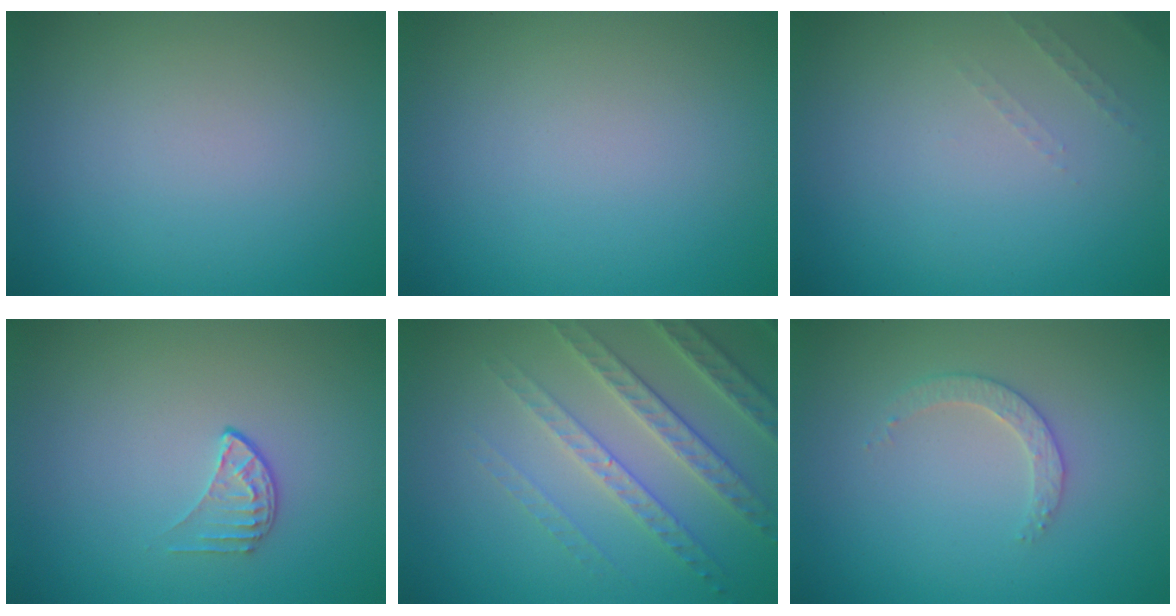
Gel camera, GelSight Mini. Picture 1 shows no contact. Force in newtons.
{"total": 0.0}
{"total": 0.9, "press": 0.9, "slide": 0.3}
{"total": 1.4, "press": 0.9, "slide": 1.1}
{"total": 4.1, "press": 4.0, "slide": 1.0}
{"total": 1.9, "press": 1.8, "slide": 0.6}